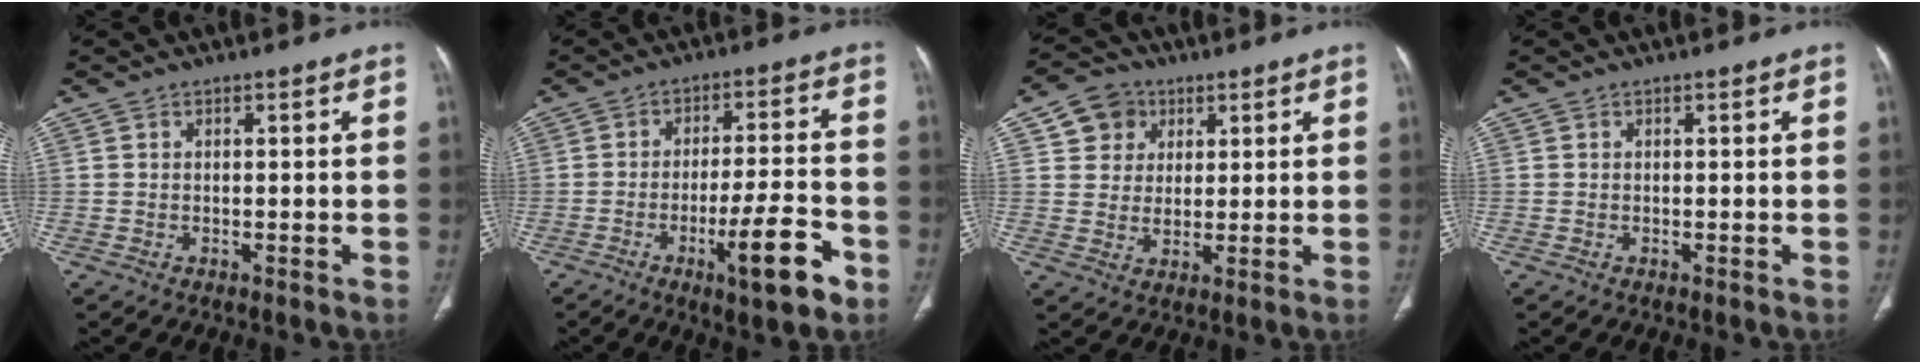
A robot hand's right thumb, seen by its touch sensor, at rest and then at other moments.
{"total": 11.6, "force": [-5.4, 2.4, 9.9], "torque": [-0.146, 0.025, -0.080]}
{"total": 7.6, "force": [3.1, 6.5, 2.2], "torque": [-0.008, -0.008, 0.055]}
{"total": 0.0}